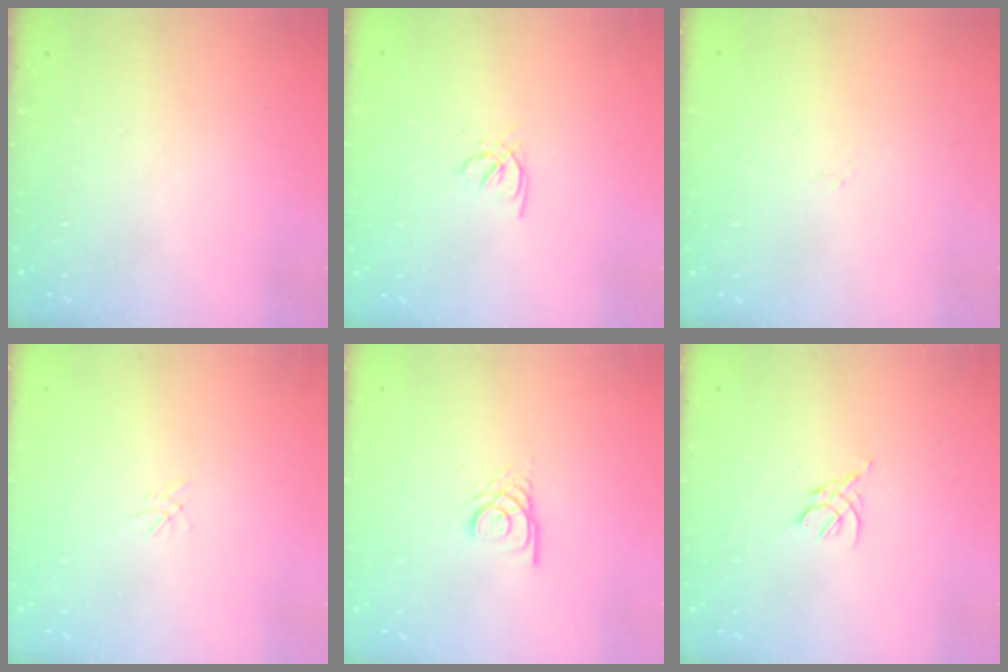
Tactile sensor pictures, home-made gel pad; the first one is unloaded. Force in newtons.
{"total": 1.9, "press": 1.8, "slide": 0.4}
{"total": 0.0}
{"total": 0.0}
{"total": 2.9, "press": 2.9, "slide": 0.1}
{"total": 2.5, "press": 2.5, "slide": 0.7}